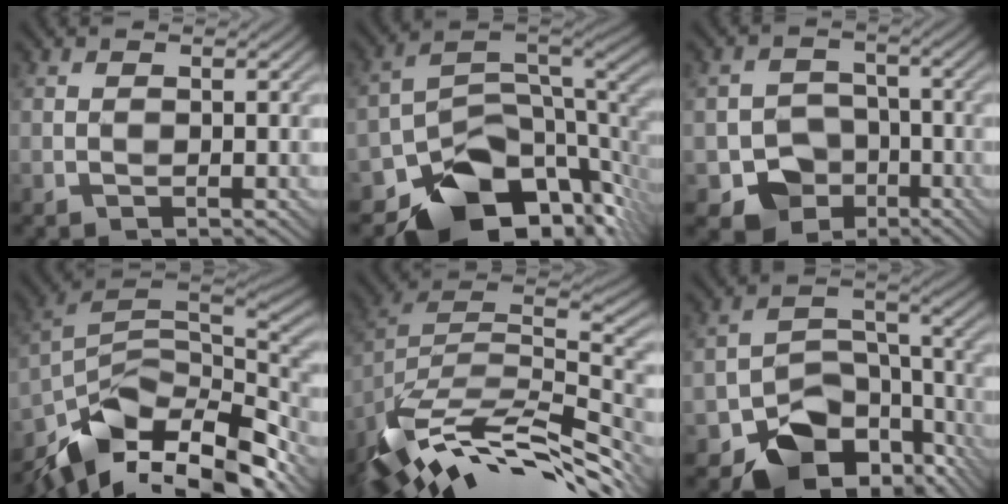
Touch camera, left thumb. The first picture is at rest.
{"total": 12.2, "force": [-7.2, 6.9, 6.9], "torque": [-0.102, -0.015, -0.118]}
{"total": 6.3, "force": [-3.1, 5.2, 2.0], "torque": [-0.031, -0.008, -0.057]}
{"total": 14.4, "force": [-8.8, 7.4, 8.7], "torque": [-0.195, -0.001, -0.151]}
{"total": 14.9, "force": [-9.8, 5.8, 9.6], "torque": [-0.212, 0.012, -0.165]}
{"total": 12.0, "force": [-7.5, 7.6, 5.6], "torque": [-0.084, -0.018, -0.120]}